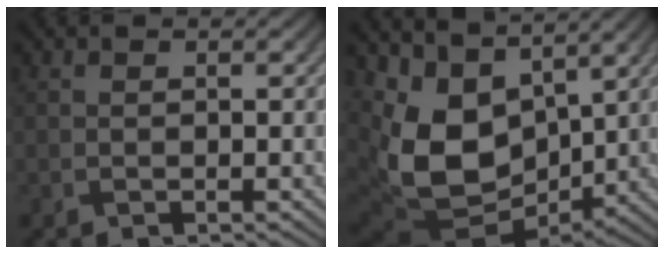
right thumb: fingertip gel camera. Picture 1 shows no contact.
{"total": 12.6, "force": [2.0, 8.7, 9.0], "torque": [-0.212, -0.021, 0.039]}